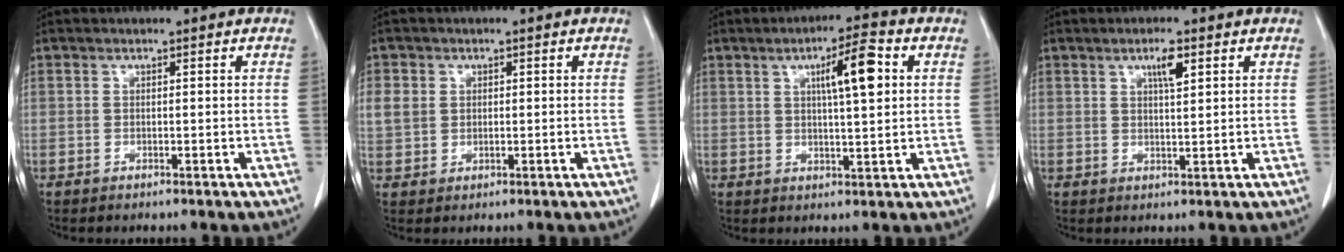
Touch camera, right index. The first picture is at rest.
{"total": 3.6, "force": [1.0, 3.1, 1.6], "torque": [-0.034, 0.008, 0.023]}
{"total": 8.2, "force": [2.5, 1.1, 7.7], "torque": [-0.125, 0.010, 0.039]}
{"total": 3.5, "force": [1.8, 0.6, 2.9], "torque": [-0.051, -0.001, 0.030]}